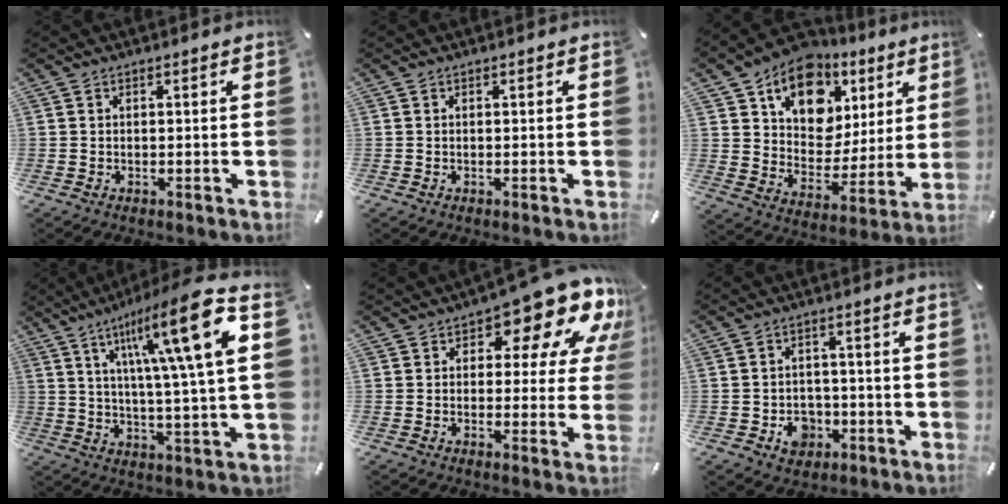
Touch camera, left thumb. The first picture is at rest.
{"total": 0.0}
{"total": 14.5, "force": [7.6, 10.7, 6.2], "torque": [-0.096, -0.045, 0.136]}
{"total": 19.5, "force": [7.8, 2.6, 17.7], "torque": [-0.292, -0.035, 0.100]}
{"total": 15.0, "force": [9.6, 6.8, 9.4], "torque": [-0.120, -0.073, 0.156]}
{"total": 6.9, "force": [-2.3, 5.9, 2.7], "torque": [-0.036, 0.015, -0.037]}